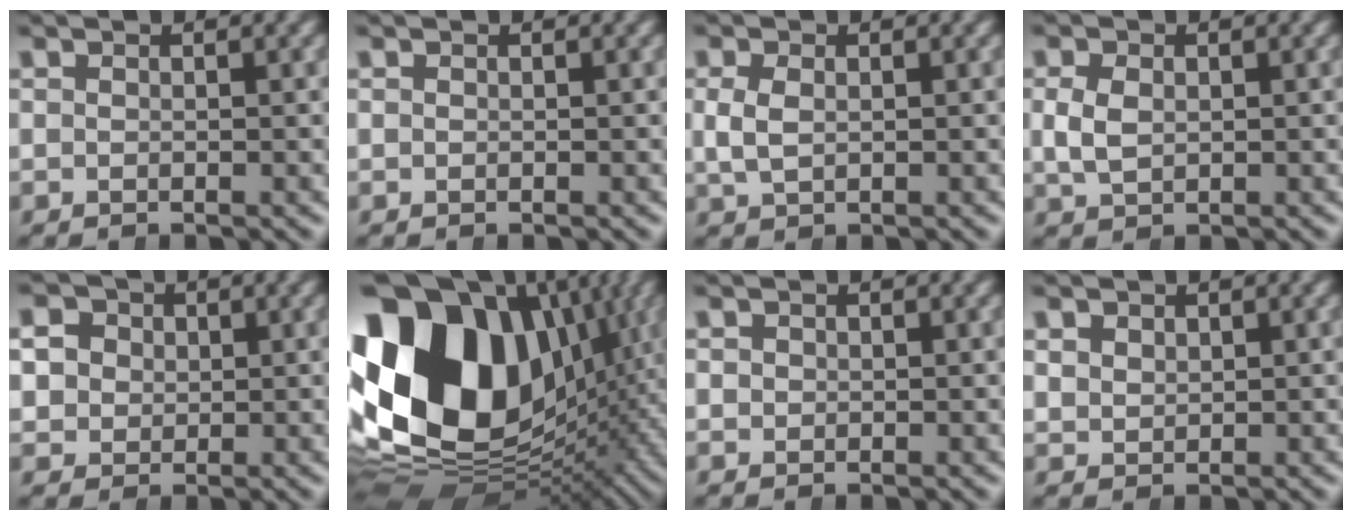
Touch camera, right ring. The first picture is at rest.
{"total": 0.0}
{"total": 2.4, "force": [0.2, 1.8, 1.6], "torque": [-0.044, -0.005, 0.011]}
{"total": 3.1, "force": [0.1, 2.5, 1.8], "torque": [-0.047, -0.008, 0.012]}
{"total": 7.0, "force": [2.1, 6.0, 2.9], "torque": [-0.063, 0.001, 0.034]}
{"total": 30.4, "force": [-0.6, 20.8, 22.1], "torque": [-0.364, -0.047, 0.011]}
{"total": 0.6, "force": [0.1, 0.5, 0.3], "torque": [-0.005, -0.004, 0.008]}
{"total": 1.7, "force": [1.2, 1.1, 0.4], "torque": [-0.008, -0.002, 0.033]}